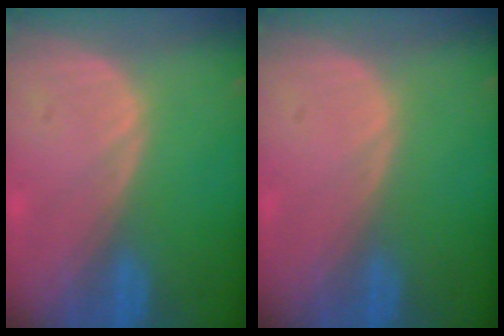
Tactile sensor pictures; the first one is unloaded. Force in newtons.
{"total": 0.0}